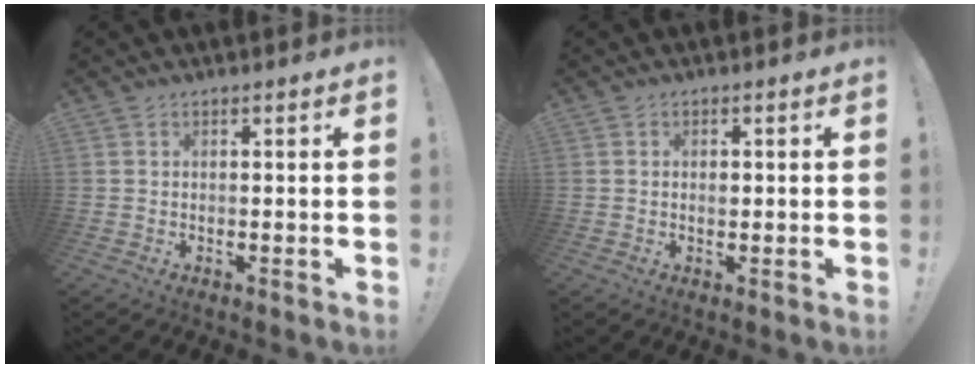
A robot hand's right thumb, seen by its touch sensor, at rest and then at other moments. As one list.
[{"total": 1.1, "force": [-0.3, 0.9, 0.6], "torque": [-0.004, 0.000, -0.007]}]